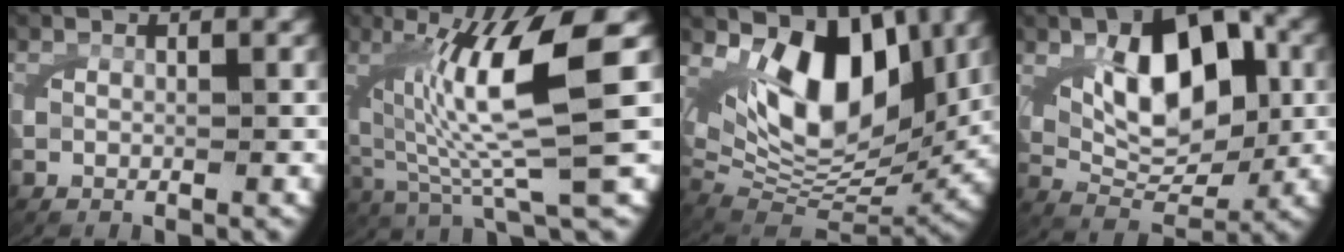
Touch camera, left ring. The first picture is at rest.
{"total": 10.8, "force": [0.8, 3.3, 10.3], "torque": [-0.175, 0.000, 0.022]}
{"total": 13.7, "force": [3.8, 8.9, 9.7], "torque": [-0.192, -0.016, 0.065]}
{"total": 8.6, "force": [1.8, 5.0, 6.8], "torque": [-0.111, -0.002, 0.034]}